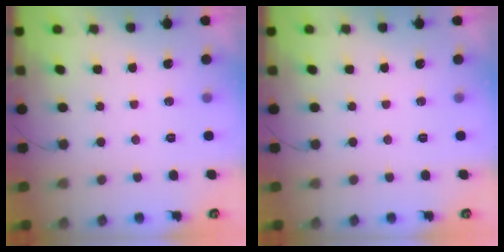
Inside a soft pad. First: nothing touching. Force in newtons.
{"total": 0.0}